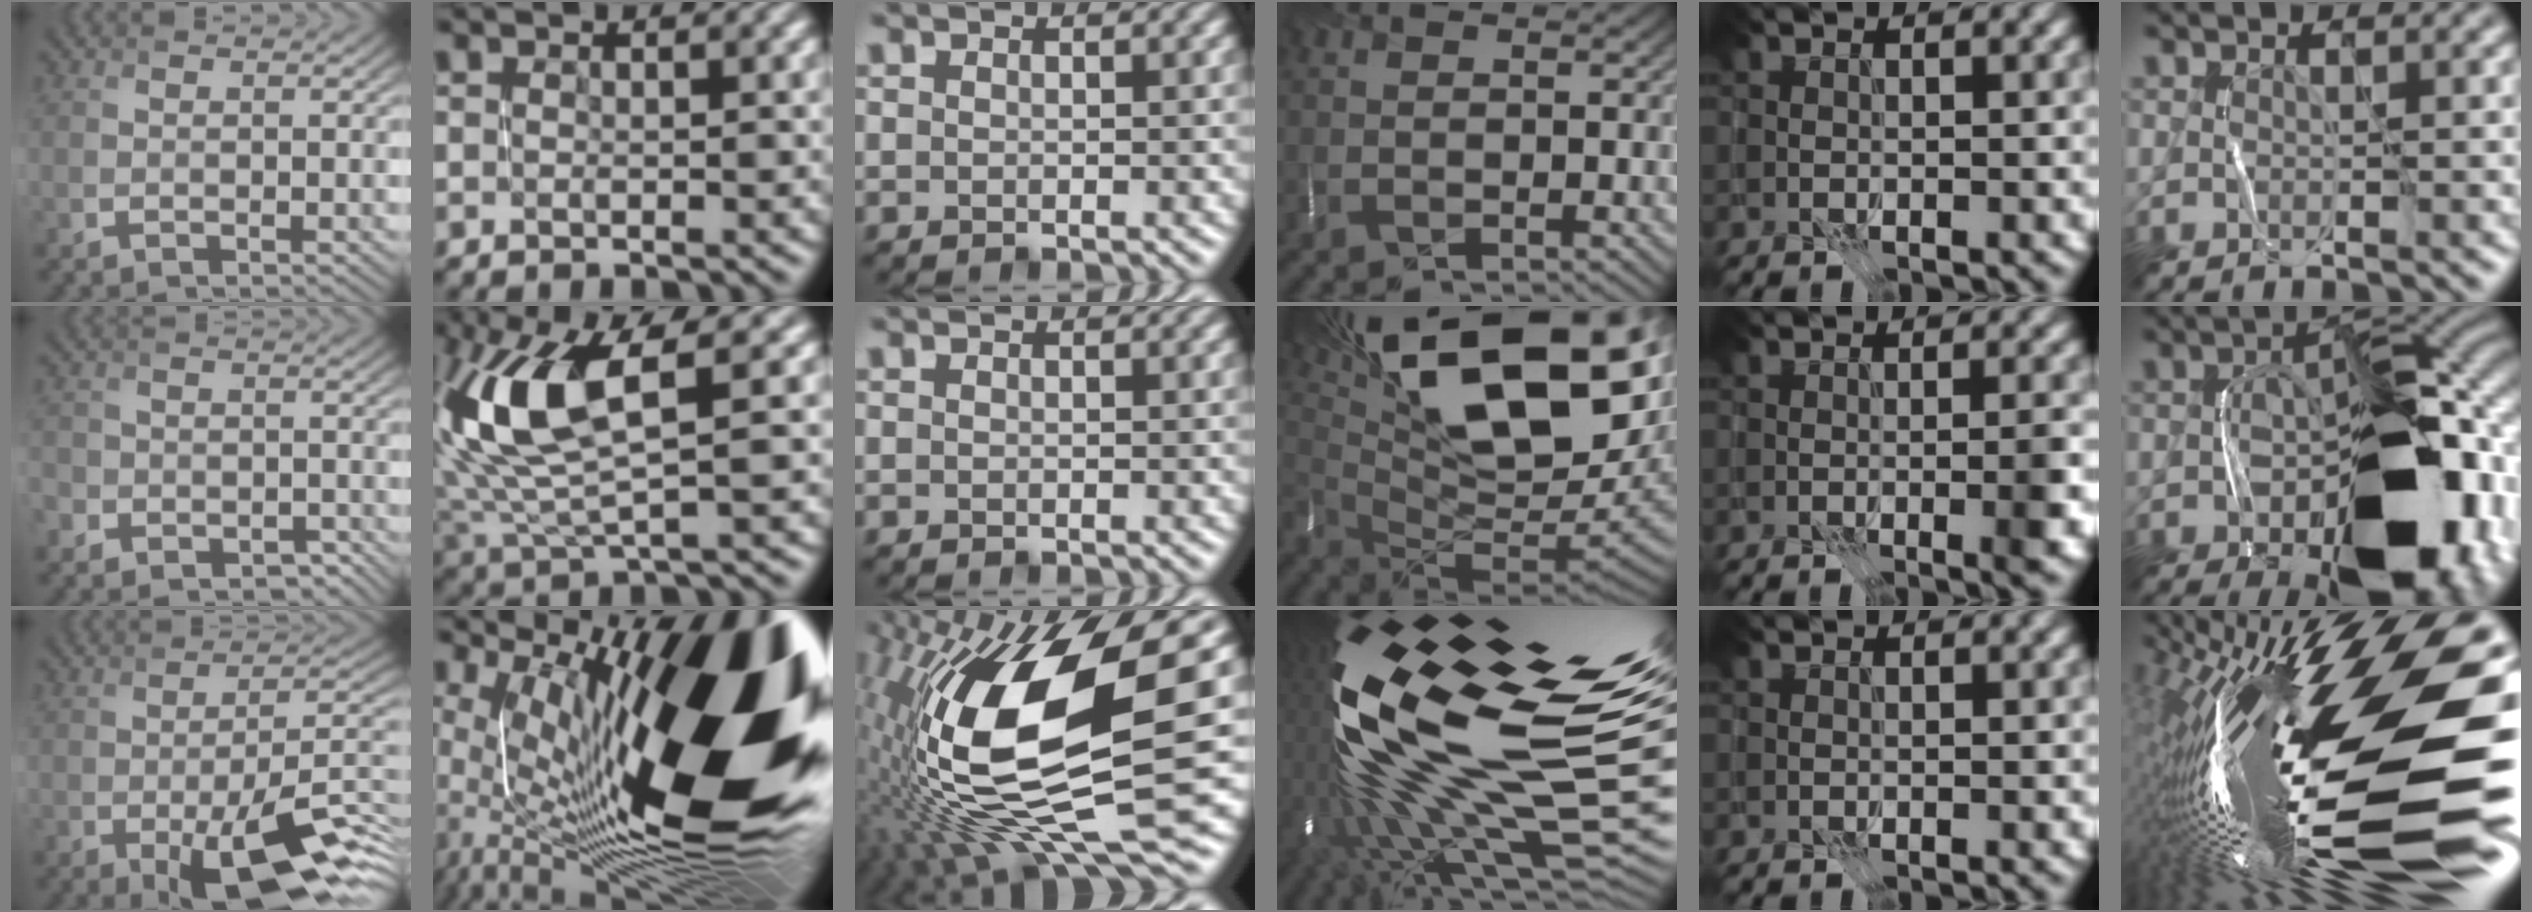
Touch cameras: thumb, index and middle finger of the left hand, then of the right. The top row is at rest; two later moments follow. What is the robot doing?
{"motion": "open", "object": "stapler"}